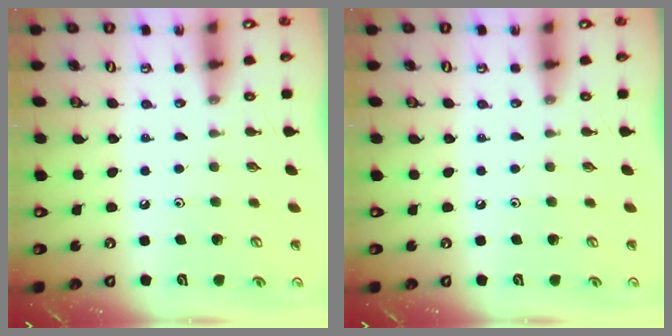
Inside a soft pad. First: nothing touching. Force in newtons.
{"total": 0.0}